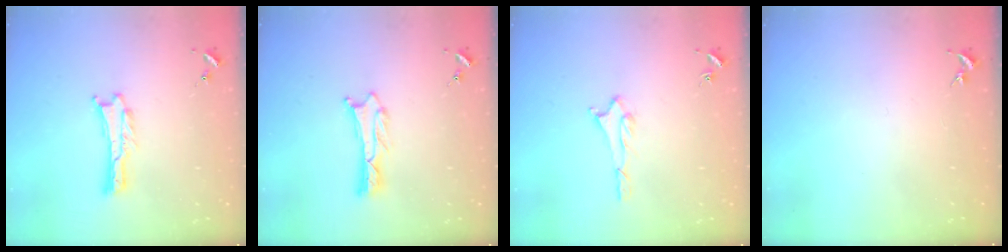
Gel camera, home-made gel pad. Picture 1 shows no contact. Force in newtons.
{"total": 1.1, "press": 1.1, "slide": 0.2}
{"total": 1.6, "press": 1.6, "slide": 0.2}
{"total": 0.0}